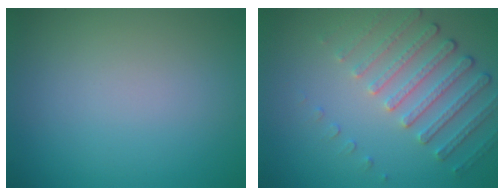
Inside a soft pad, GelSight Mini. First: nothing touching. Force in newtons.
{"total": 4.5, "press": 3.4, "slide": 3.0}